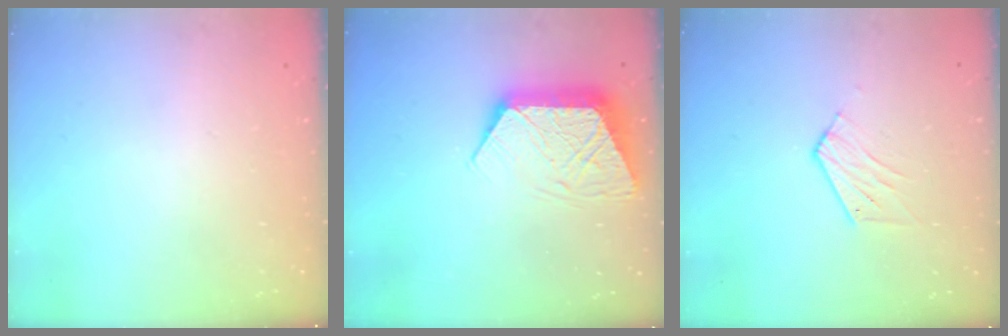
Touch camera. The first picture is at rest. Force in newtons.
{"total": 14.4, "press": 14.3, "slide": 1.0}
{"total": 5.3, "press": 5.3, "slide": 0.3}